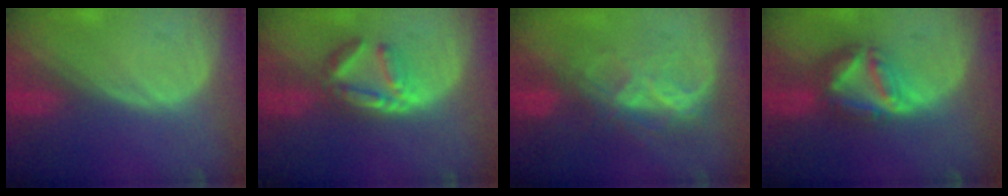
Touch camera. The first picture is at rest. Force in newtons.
{"total": 5.6, "press": 5.4, "slide": 1.3}
{"total": 6.8, "press": 6.0, "slide": 3.3}
{"total": 7.9, "press": 6.7, "slide": 4.2}